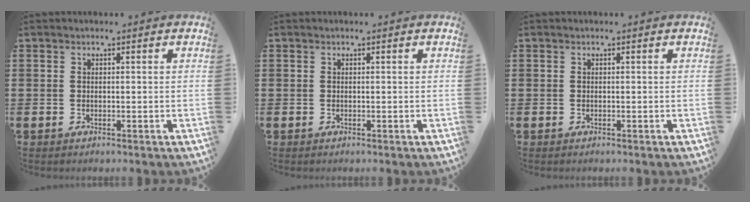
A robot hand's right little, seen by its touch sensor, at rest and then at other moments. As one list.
[{"total": 0.0}, {"total": 0.0}]